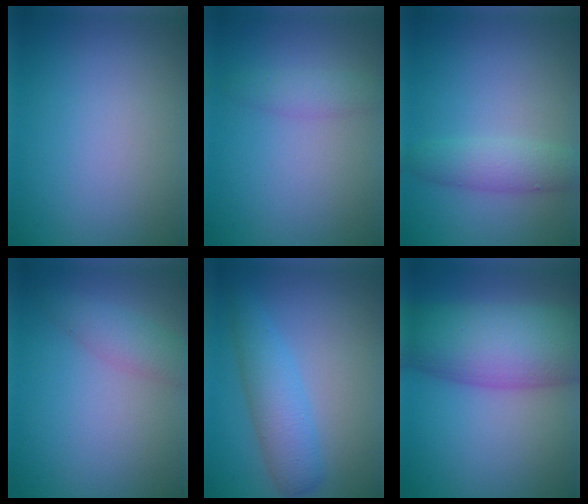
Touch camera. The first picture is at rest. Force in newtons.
{"total": 1.8, "press": 1.8, "slide": 0.1}
{"total": 2.9, "press": 2.9, "slide": 0.0}
{"total": 2.5, "press": 2.5, "slide": 0.1}
{"total": 3.9, "press": 3.9, "slide": 0.1}
{"total": 11.2, "press": 11.2, "slide": 0.4}